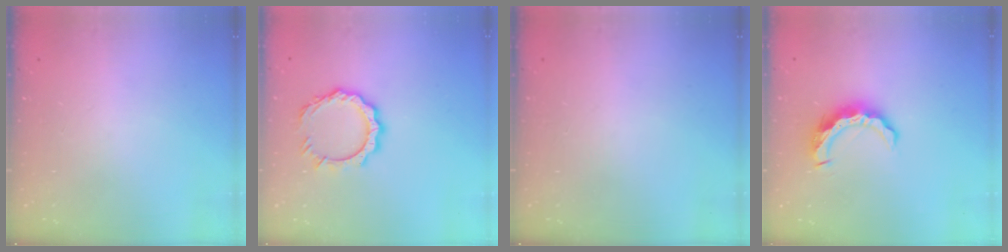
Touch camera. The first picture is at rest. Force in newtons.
{"total": 10.5, "press": 10.5, "slide": 1.0}
{"total": 0.0}
{"total": 9.6, "press": 9.6, "slide": 0.6}